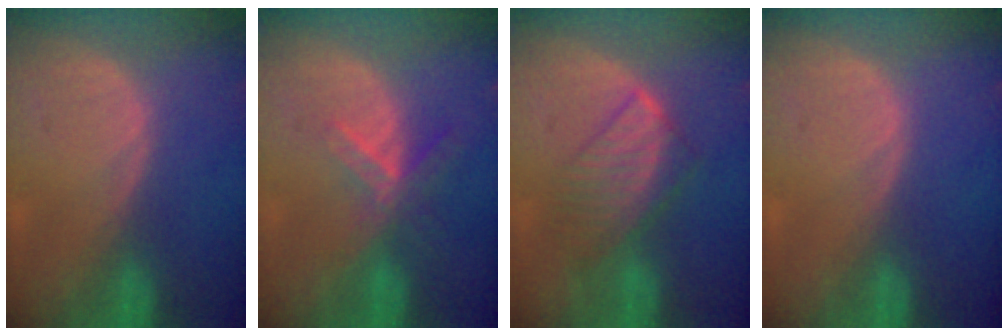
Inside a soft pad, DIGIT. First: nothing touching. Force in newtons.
{"total": 5.8, "press": 5.0, "slide": 2.9}
{"total": 6.5, "press": 6.3, "slide": 1.7}
{"total": 0.0}